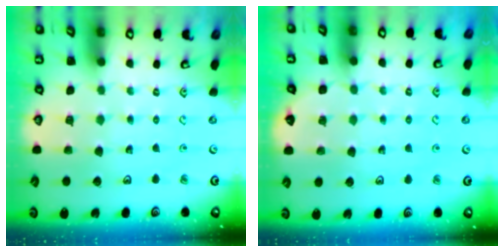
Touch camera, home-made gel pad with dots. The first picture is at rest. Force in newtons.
{"total": 2.1, "press": 2.1, "slide": 0.2}